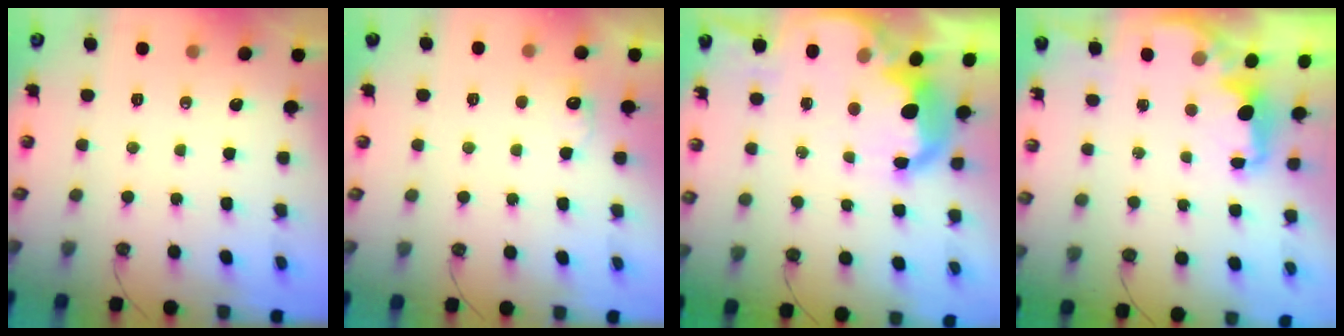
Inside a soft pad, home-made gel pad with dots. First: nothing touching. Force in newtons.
{"total": 6.6, "press": 6.5, "slide": 1.3}
{"total": 12.3, "press": 12.2, "slide": 1.1}
{"total": 2.3, "press": 2.2, "slide": 0.7}